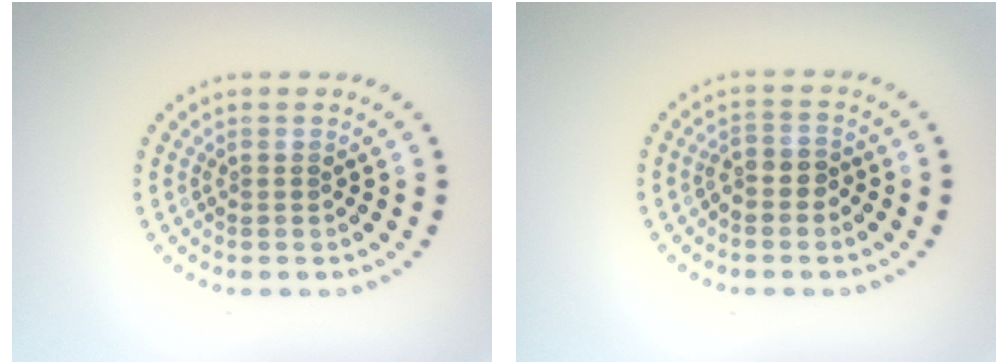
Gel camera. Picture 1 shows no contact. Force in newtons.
{"total": 1.9, "press": 1.6, "slide": 0.9}